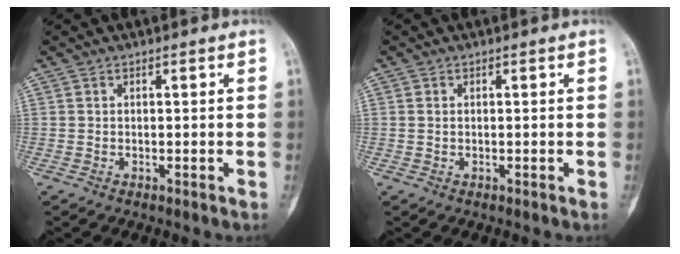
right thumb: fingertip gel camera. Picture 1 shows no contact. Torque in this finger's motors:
{"motor_torque": [-0.45, 0.21, 0.09, 0.31, -0.04]}